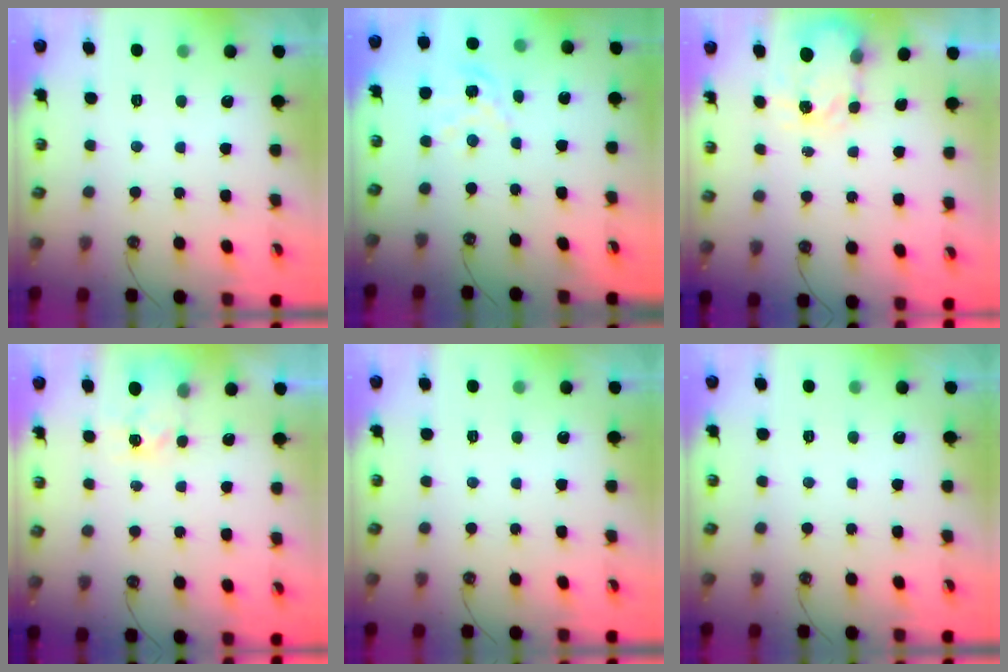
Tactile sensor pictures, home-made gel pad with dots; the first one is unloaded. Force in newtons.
{"total": 2.5, "press": 2.5, "slide": 0.2}
{"total": 4.0, "press": 3.9, "slide": 0.6}
{"total": 3.4, "press": 3.4, "slide": 0.4}
{"total": 0.0}
{"total": 0.0}